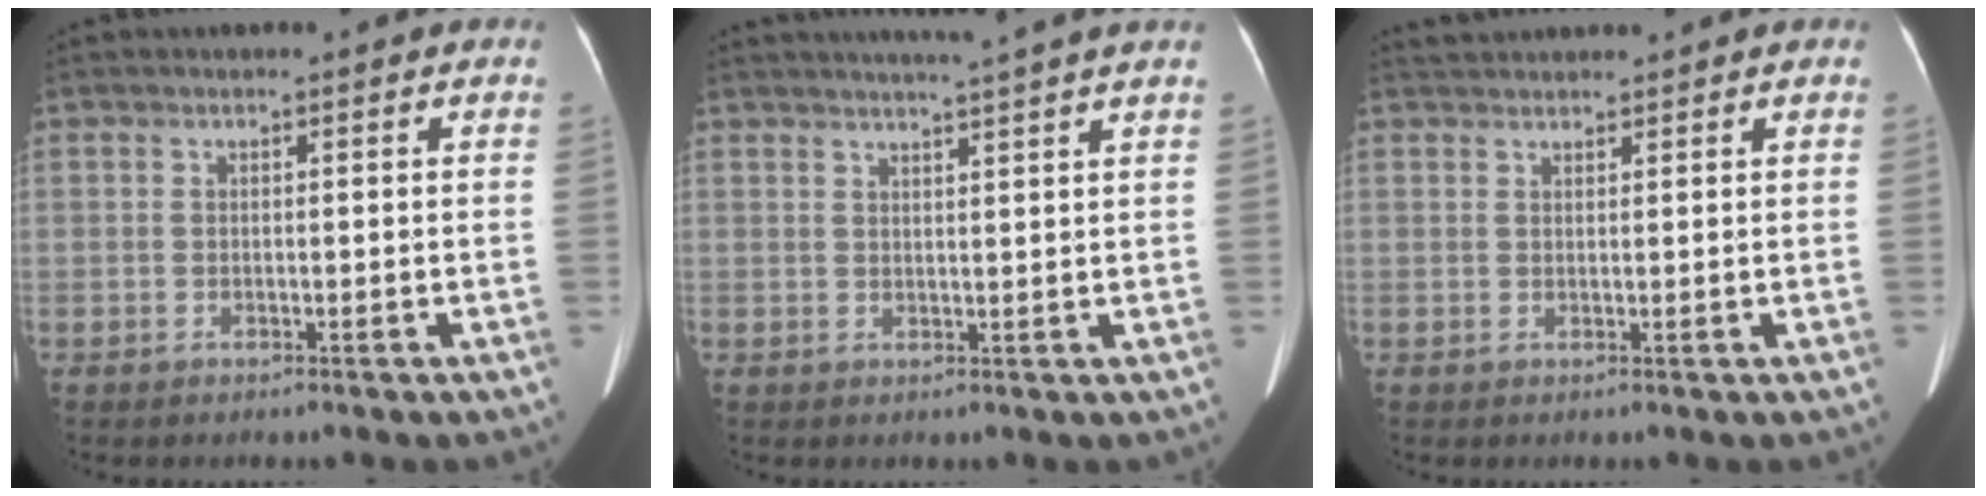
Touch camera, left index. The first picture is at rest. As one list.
[{"total": 7.3, "force": [6.3, -1.5, 3.3], "torque": [-0.044, 0.011, 0.075]}, {"total": 3.2, "force": [3.1, 0.5, 0.6], "torque": [-0.008, 0.034, 0.055]}]